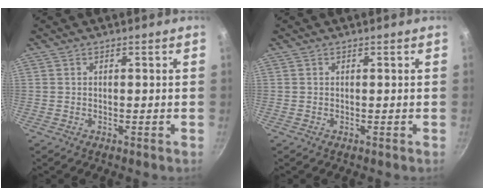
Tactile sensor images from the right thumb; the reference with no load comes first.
{"total": 0.0}